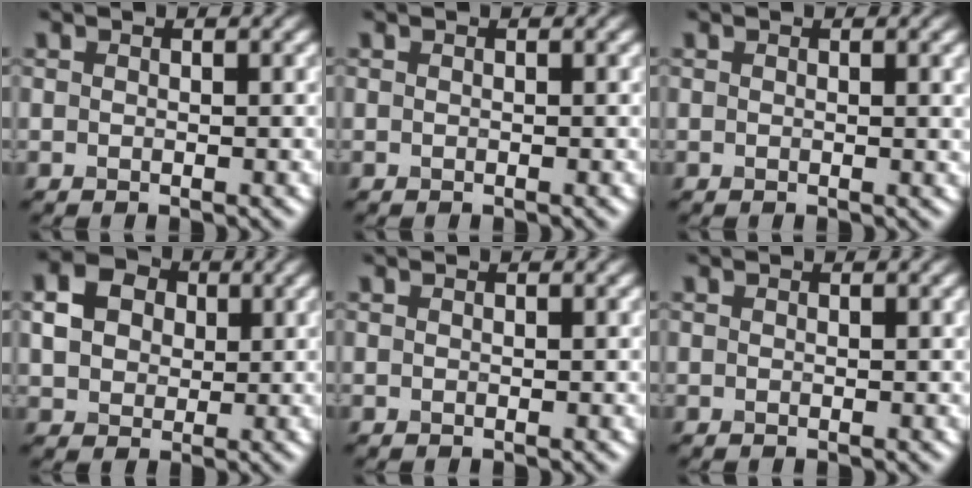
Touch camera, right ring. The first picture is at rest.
{"total": 0.0}
{"total": 1.3, "force": [0.4, 0.3, 1.2], "torque": [-0.012, 0.002, 0.004]}
{"total": 4.5, "force": [1.2, 3.6, 2.4], "torque": [-0.058, 0.009, 0.017]}
{"total": 0.0}
{"total": 0.0}